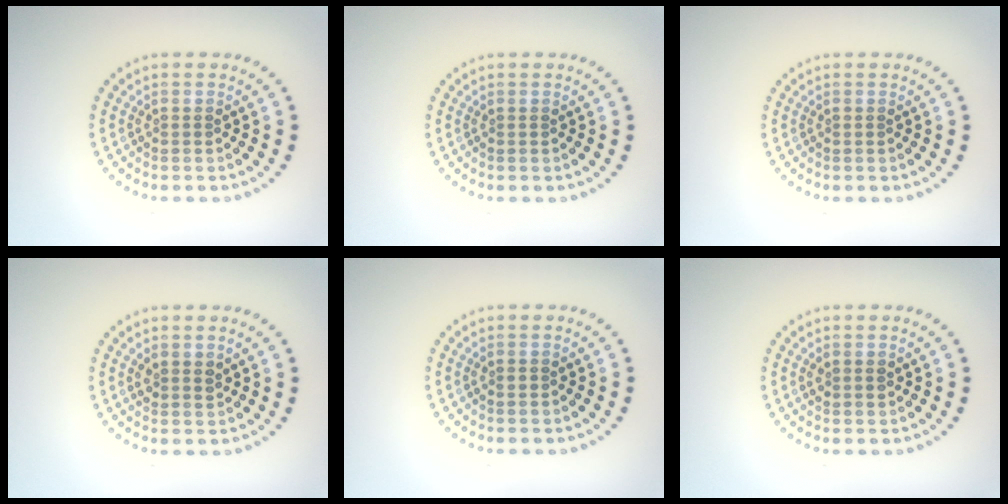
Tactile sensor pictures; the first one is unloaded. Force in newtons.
{"total": 0.0}
{"total": 0.0}
{"total": 1.3, "press": 1.1, "slide": 0.7}
{"total": 0.5, "press": 0.5, "slide": 0.2}
{"total": 1.0, "press": 0.9, "slide": 0.3}